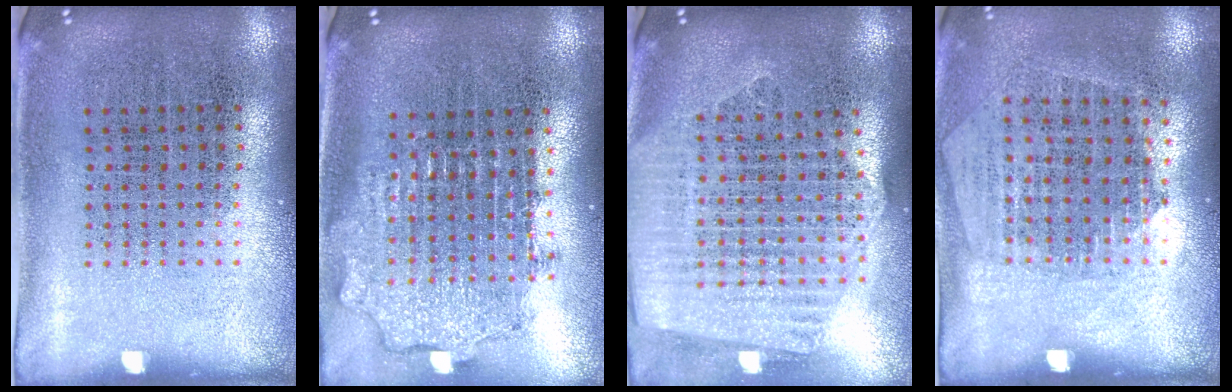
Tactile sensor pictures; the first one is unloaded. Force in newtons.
{"total": 1.9, "press": 1.5, "slide": 1.2}
{"total": 2.5, "press": 2.2, "slide": 1.1}
{"total": 1.3, "press": 1.1, "slide": 0.6}